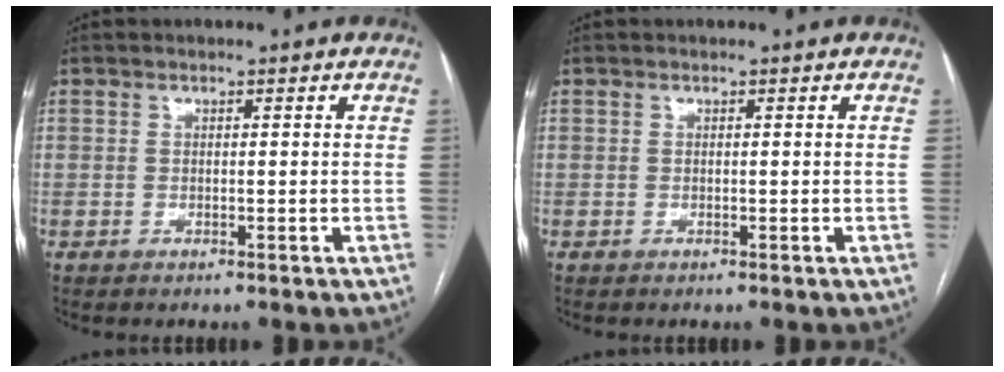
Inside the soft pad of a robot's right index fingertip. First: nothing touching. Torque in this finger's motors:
{"motor_torque": [0.00, 0.00, 0.00, 0.01]}